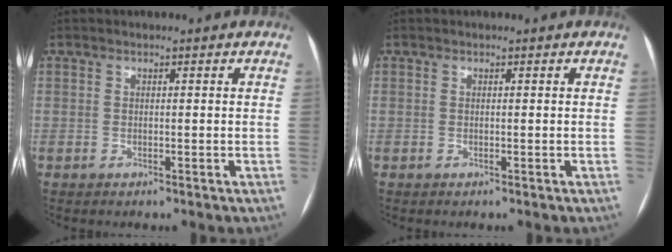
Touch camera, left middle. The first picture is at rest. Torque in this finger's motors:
{"motor_torque": [0.24, -0.43, 0.00, 0.00]}